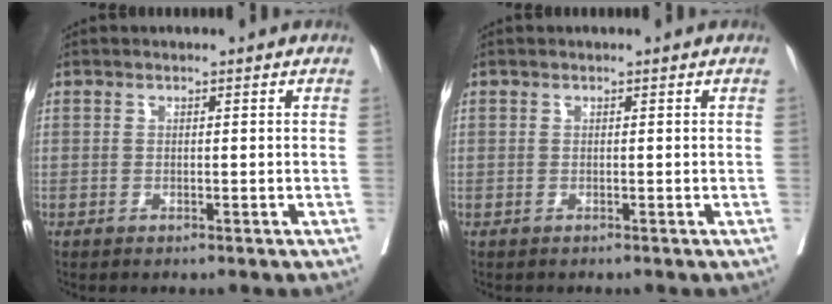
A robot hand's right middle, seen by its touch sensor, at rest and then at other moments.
{"total": 0.0}